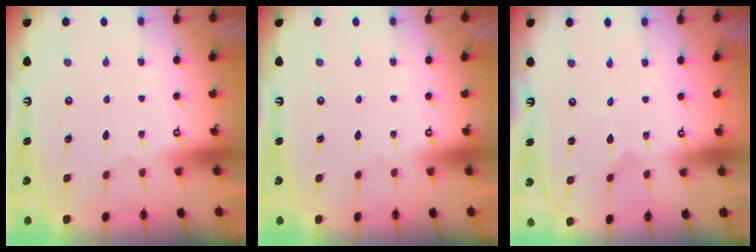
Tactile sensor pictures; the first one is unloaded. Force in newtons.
{"total": 0.0}
{"total": 0.0}